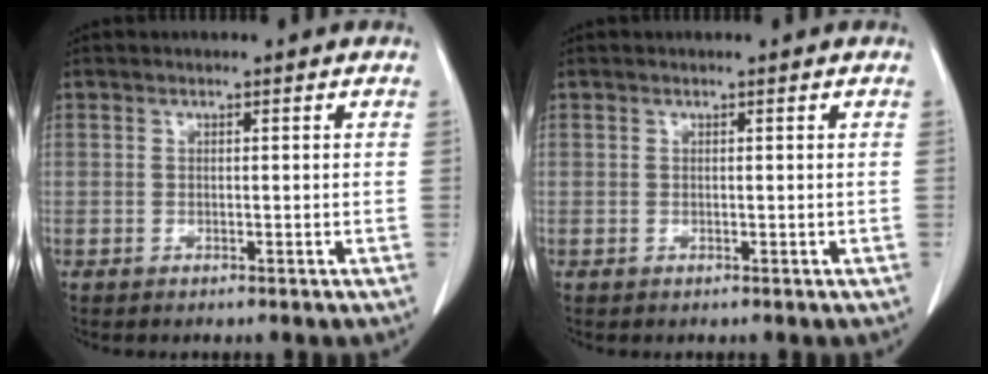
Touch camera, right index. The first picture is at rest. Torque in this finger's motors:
{"motor_torque": [0.00, 0.00, 0.00, 0.00]}